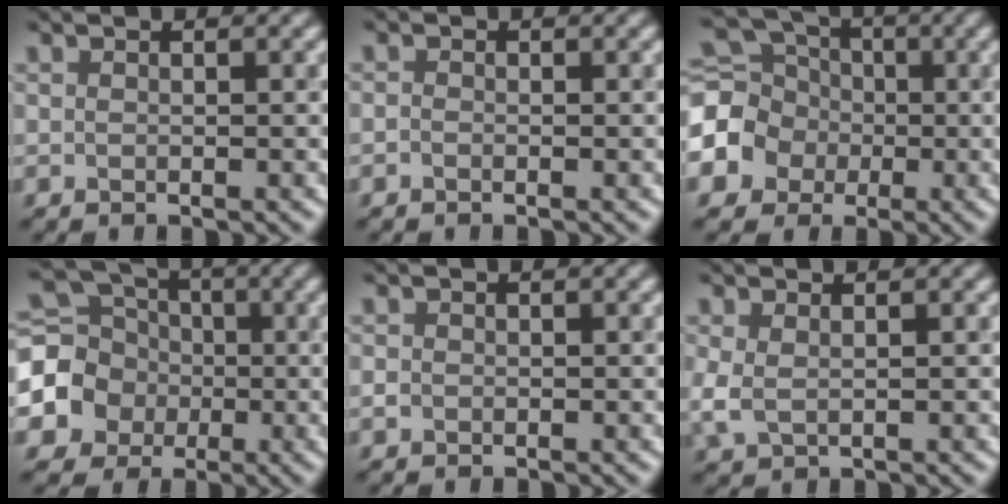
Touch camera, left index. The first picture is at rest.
{"total": 0.7, "force": [-0.6, 0.0, -0.3], "torque": [0.007, -0.002, -0.010]}
{"total": 6.6, "force": [-1.8, 5.9, 2.2], "torque": [-0.051, -0.005, -0.048]}
{"total": 5.7, "force": [-1.6, 5.3, 1.6], "torque": [-0.034, 0.000, -0.041]}
{"total": 0.6, "force": [-0.4, 0.4, -0.1], "torque": [0.004, 0.001, -0.006]}
{"total": 2.3, "force": [0.0, 1.4, 1.8], "torque": [-0.046, 0.001, 0.006]}